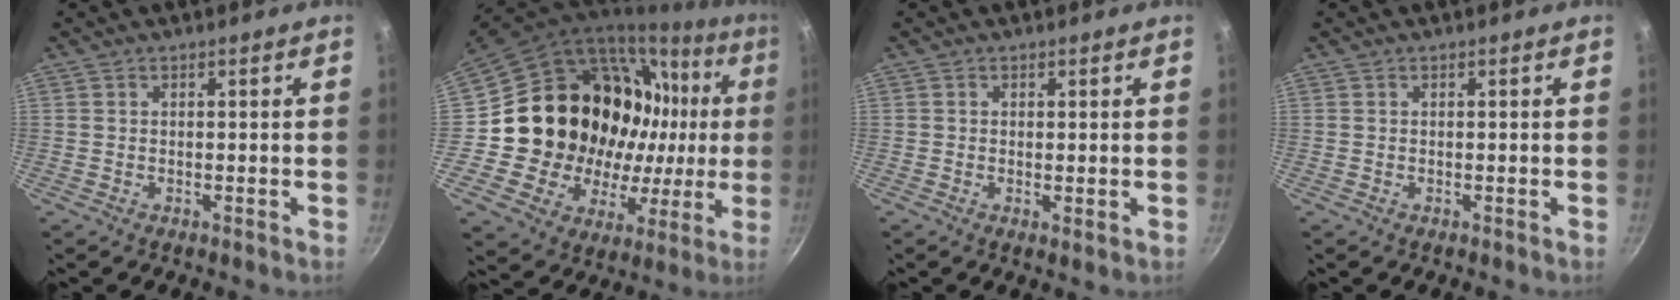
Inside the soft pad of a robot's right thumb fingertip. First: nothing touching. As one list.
[{"total": 25.3, "force": [2.4, 20.4, 14.8], "torque": [-0.209, 0.029, 0.057]}, {"total": 1.1, "force": [0.2, 0.5, 1.0], "torque": [-0.018, -0.004, 0.001]}, {"total": 0.0}]